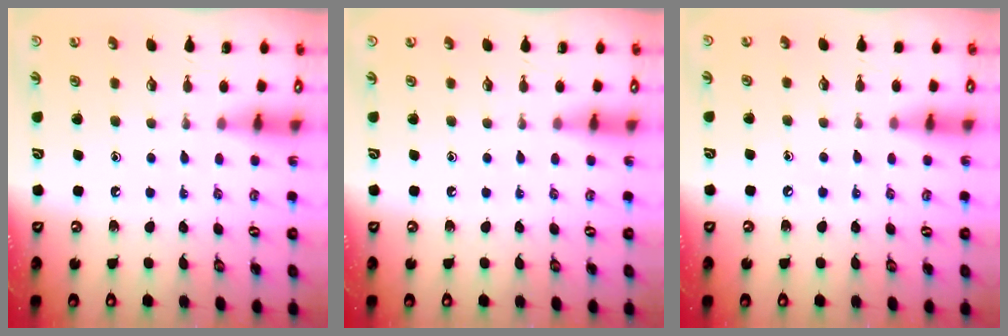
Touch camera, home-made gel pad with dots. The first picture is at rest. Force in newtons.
{"total": 0.0}
{"total": 3.6, "press": 3.5, "slide": 0.6}